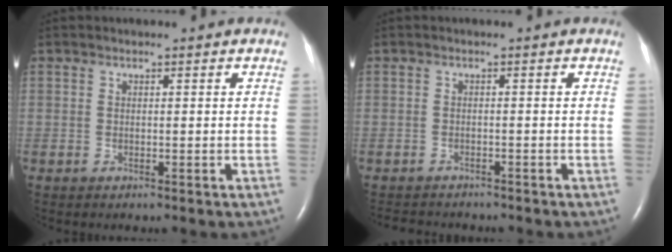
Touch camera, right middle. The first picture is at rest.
{"total": 5.4, "force": [-5.0, 1.6, 1.4], "torque": [-0.020, -0.005, -0.069]}